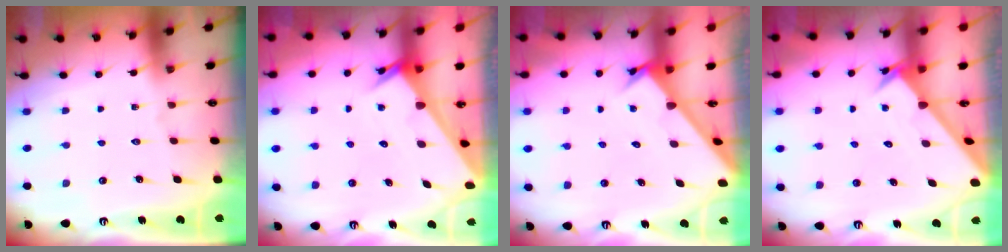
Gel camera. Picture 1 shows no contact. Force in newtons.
{"total": 2.1, "press": 2.1, "slide": 0.1}
{"total": 2.5, "press": 2.5, "slide": 0.2}
{"total": 2.5, "press": 2.5, "slide": 0.2}